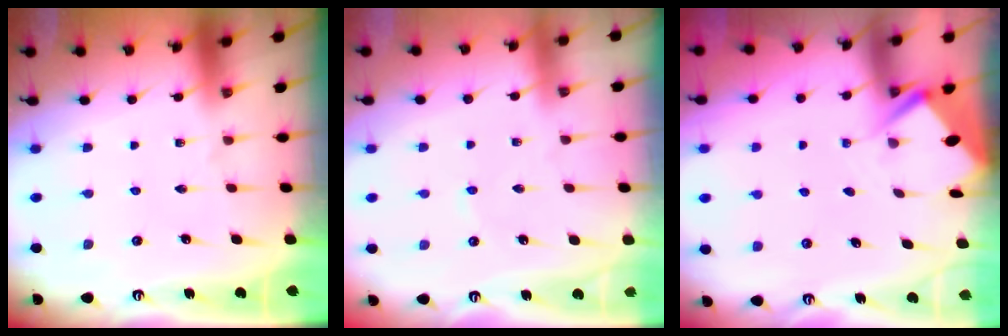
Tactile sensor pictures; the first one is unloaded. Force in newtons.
{"total": 1.3, "press": 1.3, "slide": 0.2}
{"total": 2.9, "press": 2.8, "slide": 0.3}